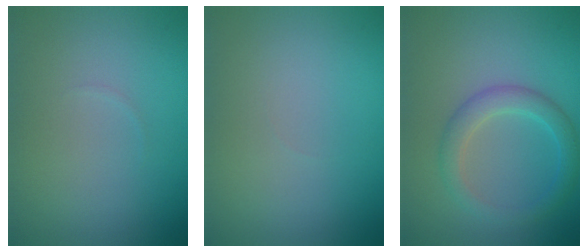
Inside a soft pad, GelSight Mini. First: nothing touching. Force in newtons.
{"total": 0.0}
{"total": 2.8, "press": 2.8, "slide": 0.2}